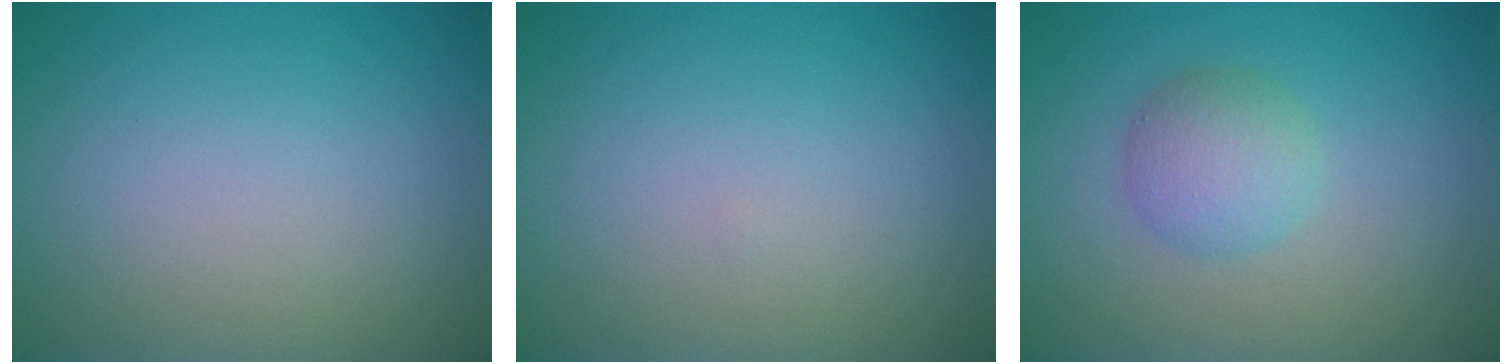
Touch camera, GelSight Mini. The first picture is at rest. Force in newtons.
{"total": 0.0}
{"total": 2.9, "press": 2.9, "slide": 0.1}